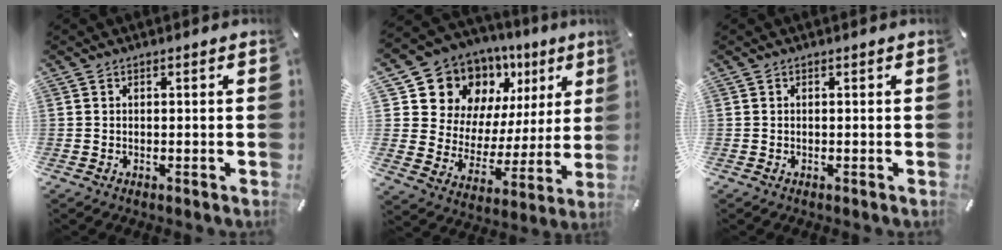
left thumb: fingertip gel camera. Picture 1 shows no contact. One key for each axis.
{"total": 14.9, "fx": 9.8, "fy": 10.5, "fz": 3.8, "tx": -0.073, "ty": -0.086, "tz": 0.183}
{"total": 0.0}